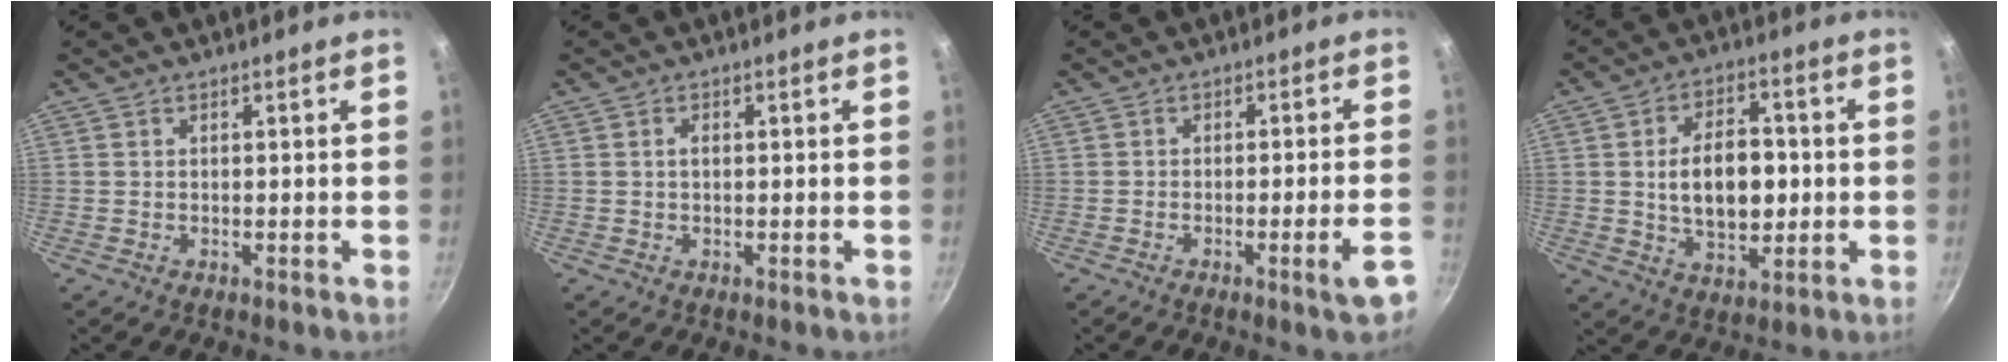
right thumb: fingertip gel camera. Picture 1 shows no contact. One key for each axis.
{"total": 1.3, "fx": 0.2, "fy": 0.7, "fz": 1.0, "tx": -0.018, "ty": 0.004, "tz": 0.003}
{"total": 5.6, "fx": -2.7, "fy": 0.5, "fz": 4.8, "tx": -0.061, "ty": 0.013, "tz": -0.032}
{"total": 12.8, "fx": 0.2, "fy": 7.9, "fz": 10.1, "tx": -0.136, "ty": 0.007, "tz": 0.007}